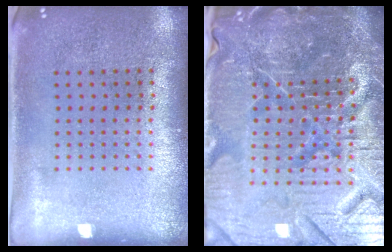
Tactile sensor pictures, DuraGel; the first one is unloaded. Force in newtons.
{"total": 7.3, "press": 6.5, "slide": 3.4}